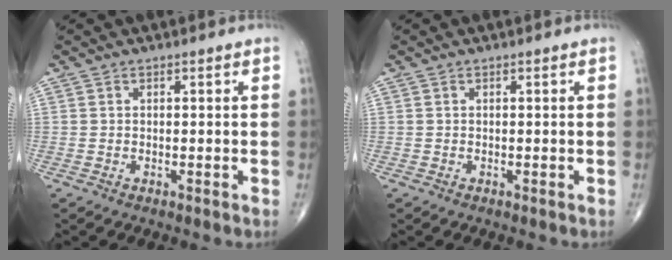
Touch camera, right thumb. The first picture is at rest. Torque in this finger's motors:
{"motor_torque": [0.00, 0.23, 0.08, 0.20, -0.02]}